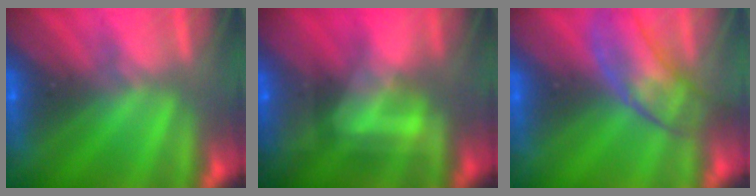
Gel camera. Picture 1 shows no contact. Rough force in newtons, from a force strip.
{"total": 4.8}
{"total": 2.9}